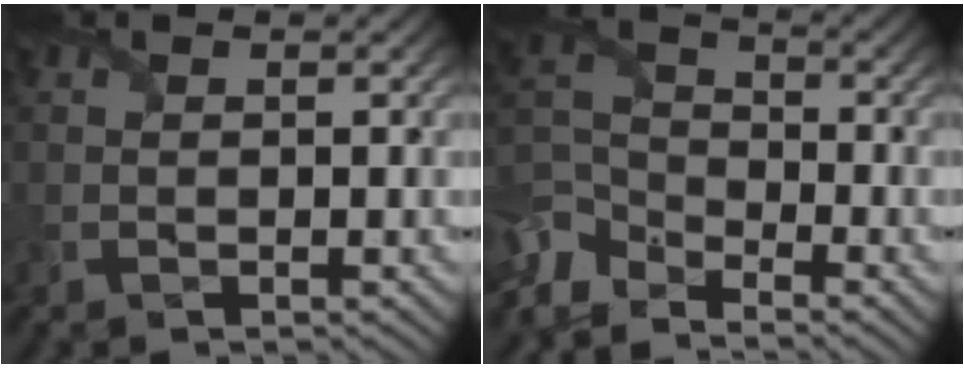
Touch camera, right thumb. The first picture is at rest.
{"total": 7.9, "force": [-6.2, 3.4, 3.5], "torque": [-0.089, -0.014, -0.141]}